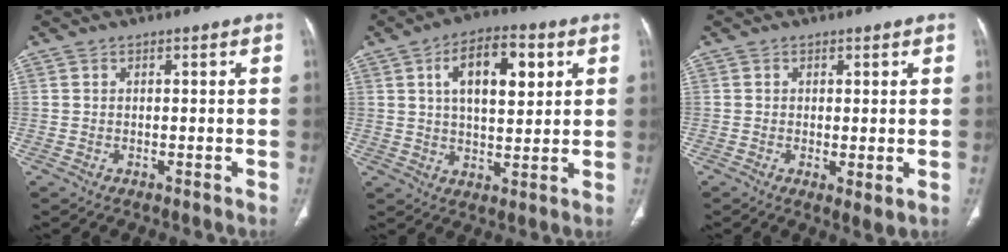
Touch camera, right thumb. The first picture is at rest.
{"total": 12.8, "force": [4.3, 6.3, 10.3], "torque": [-0.142, -0.004, 0.068]}
{"total": 2.7, "force": [-0.2, 0.9, 2.5], "torque": [-0.044, -0.012, -0.003]}